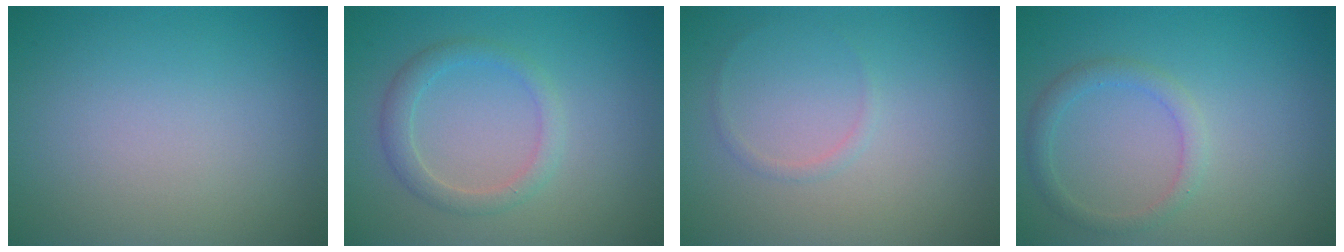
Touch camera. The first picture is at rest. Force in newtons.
{"total": 2.2, "press": 2.2, "slide": 0.0}
{"total": 0.5, "press": 0.5, "slide": 0.1}
{"total": 1.8, "press": 1.8, "slide": 0.1}